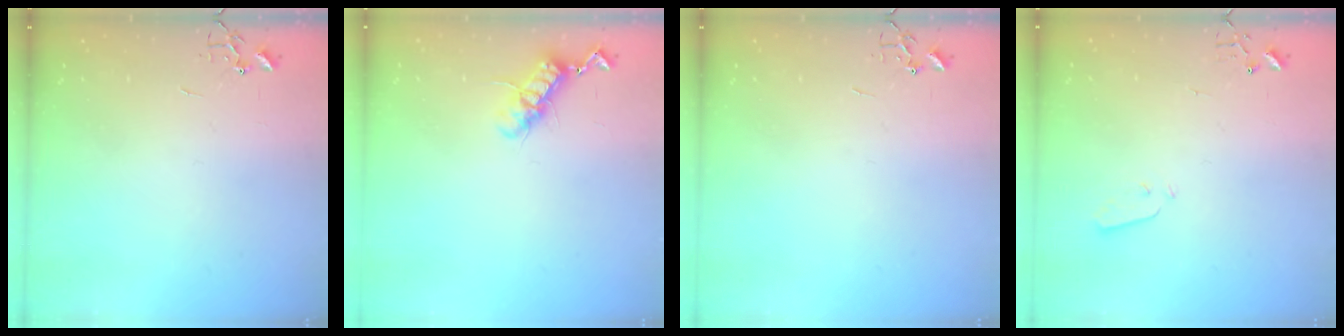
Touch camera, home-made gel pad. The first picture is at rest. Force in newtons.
{"total": 11.0, "press": 10.9, "slide": 1.1}
{"total": 0.0}
{"total": 3.0, "press": 2.9, "slide": 0.3}